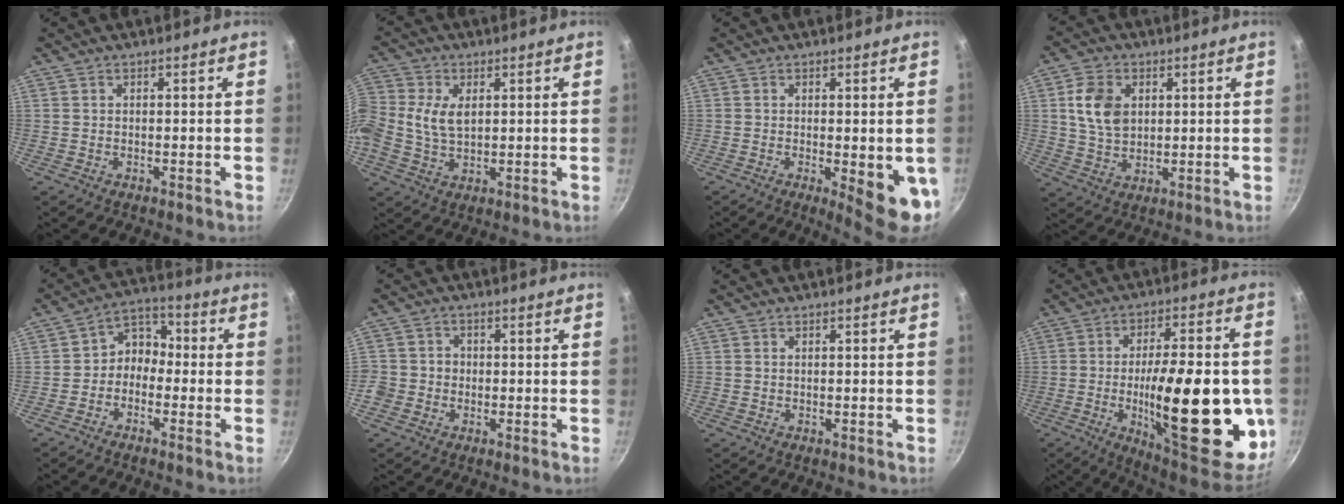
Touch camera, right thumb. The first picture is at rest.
{"total": 9.8, "force": [1.3, 6.8, 6.9], "torque": [-0.152, 0.016, 0.016]}
{"total": 9.7, "force": [-1.8, 2.6, 9.2], "torque": [-0.099, -0.011, -0.014]}
{"total": 8.8, "force": [2.0, 6.4, 5.8], "torque": [-0.091, -0.004, 0.040]}
{"total": 6.2, "force": [-1.8, 4.9, 3.2], "torque": [-0.023, 0.038, -0.049]}
{"total": 4.3, "force": [-1.3, 3.9, 1.1], "torque": [-0.003, 0.016, -0.029]}
{"total": 0.0}
{"total": 30.6, "force": [-5.0, 10.6, 28.2], "torque": [-0.379, -0.001, -0.066]}